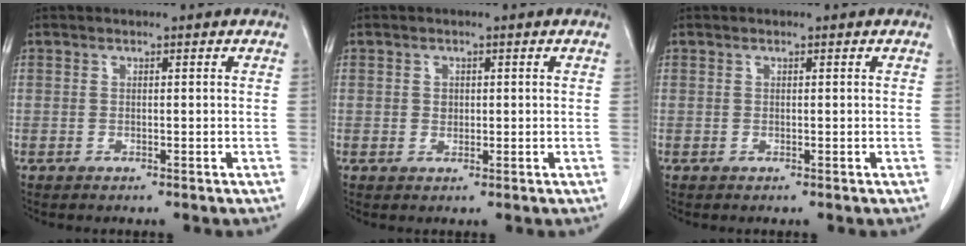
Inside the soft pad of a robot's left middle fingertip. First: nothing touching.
{"total": 1.2, "force": [0.2, 1.0, 0.5], "torque": [-0.011, 0.000, 0.004]}
{"total": 0.0}